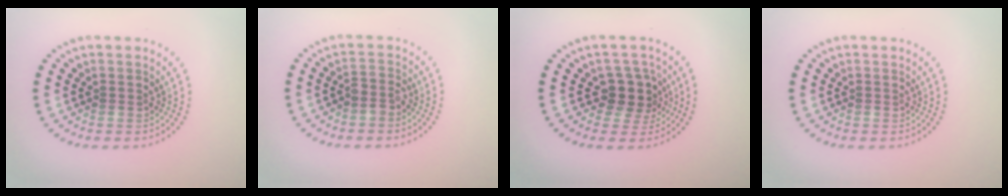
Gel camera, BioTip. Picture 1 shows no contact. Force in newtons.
{"total": 1.3, "press": 1.1, "slide": 0.8}
{"total": 3.2, "press": 2.7, "slide": 1.7}
{"total": 0.0}